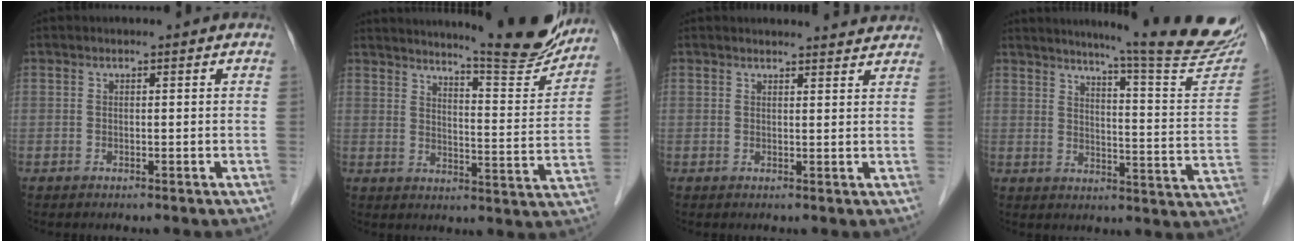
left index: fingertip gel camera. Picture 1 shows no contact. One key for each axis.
{"total": 17.3, "fx": 15.9, "fy": 0.5, "fz": 6.7, "tx": -0.096, "ty": -0.059, "tz": 0.202}
{"total": 5.7, "fx": 5.6, "fy": 0.6, "fz": 0.7, "tx": -0.007, "ty": 0.004, "tz": 0.052}
{"total": 21.9, "fx": 19.3, "fy": -0.3, "fz": 10.3, "tx": -0.137, "ty": -0.084, "tz": 0.229}